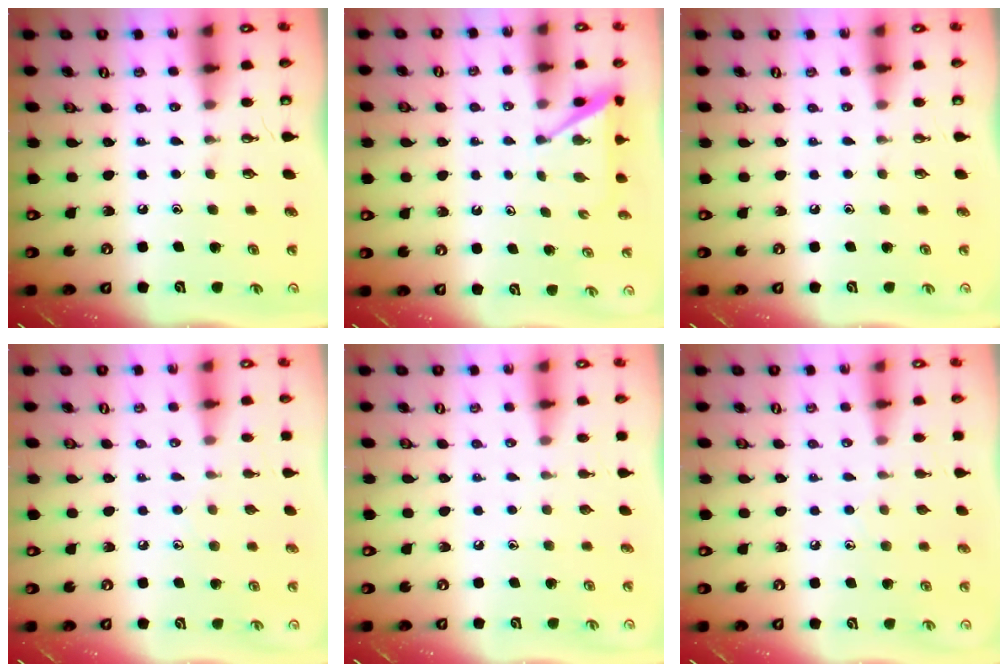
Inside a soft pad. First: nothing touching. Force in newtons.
{"total": 4.7, "press": 4.7, "slide": 0.5}
{"total": 0.0}
{"total": 5.8, "press": 5.8, "slide": 0.5}
{"total": 0.0}
{"total": 5.7, "press": 5.7, "slide": 0.4}